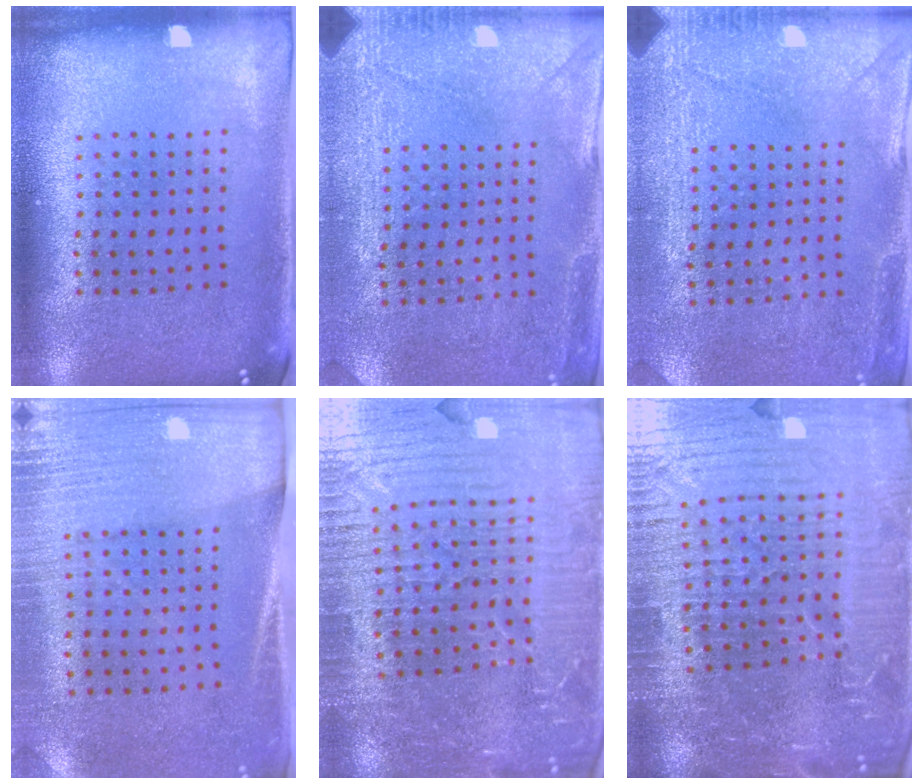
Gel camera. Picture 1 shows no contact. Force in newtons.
{"total": 3.0, "press": 2.7, "slide": 1.1}
{"total": 3.0, "press": 2.7, "slide": 1.1}
{"total": 2.8, "press": 2.5, "slide": 1.3}
{"total": 5.3, "press": 4.9, "slide": 1.9}
{"total": 7.1, "press": 6.1, "slide": 3.6}